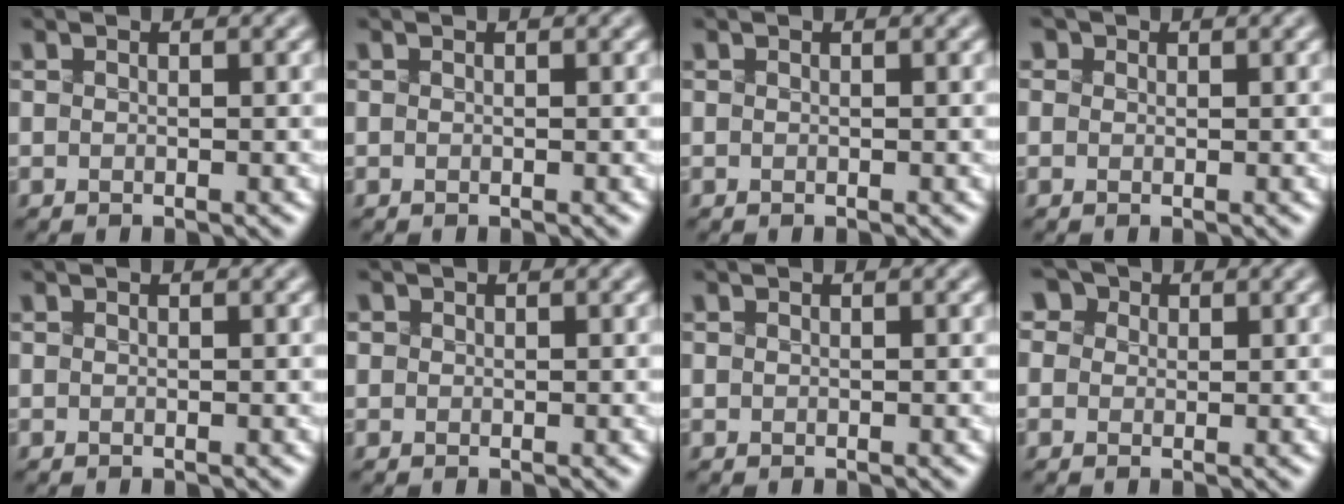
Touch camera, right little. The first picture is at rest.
{"total": 0.0}
{"total": 0.0}
{"total": 2.8, "force": [1.6, 2.0, 1.2], "torque": [-0.024, 0.018, 0.008]}
{"total": 0.0}
{"total": 1.5, "force": [0.7, 1.2, 0.6], "torque": [-0.013, 0.012, 0.010]}
{"total": 0.0}
{"total": 6.7, "force": [3.6, 4.8, 3.0], "torque": [-0.061, 0.034, 0.031]}